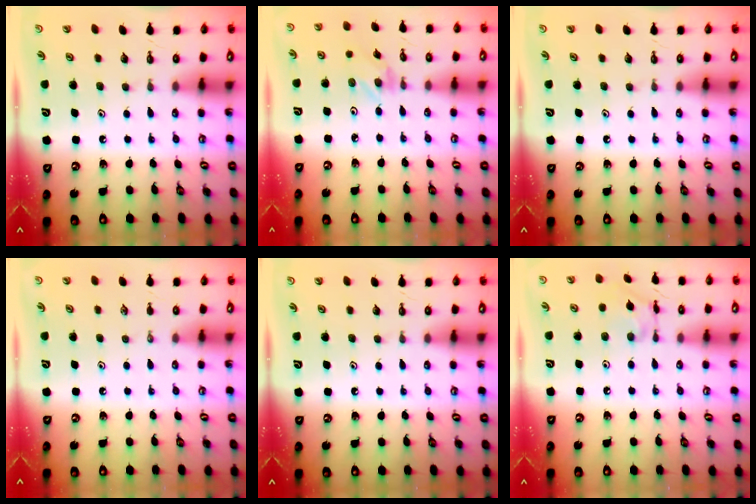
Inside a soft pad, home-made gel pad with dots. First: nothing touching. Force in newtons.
{"total": 0.5, "press": 0.5, "slide": 0.1}
{"total": 0.0}
{"total": 0.0}
{"total": 0.0}
{"total": 9.8, "press": 9.8, "slide": 0.6}